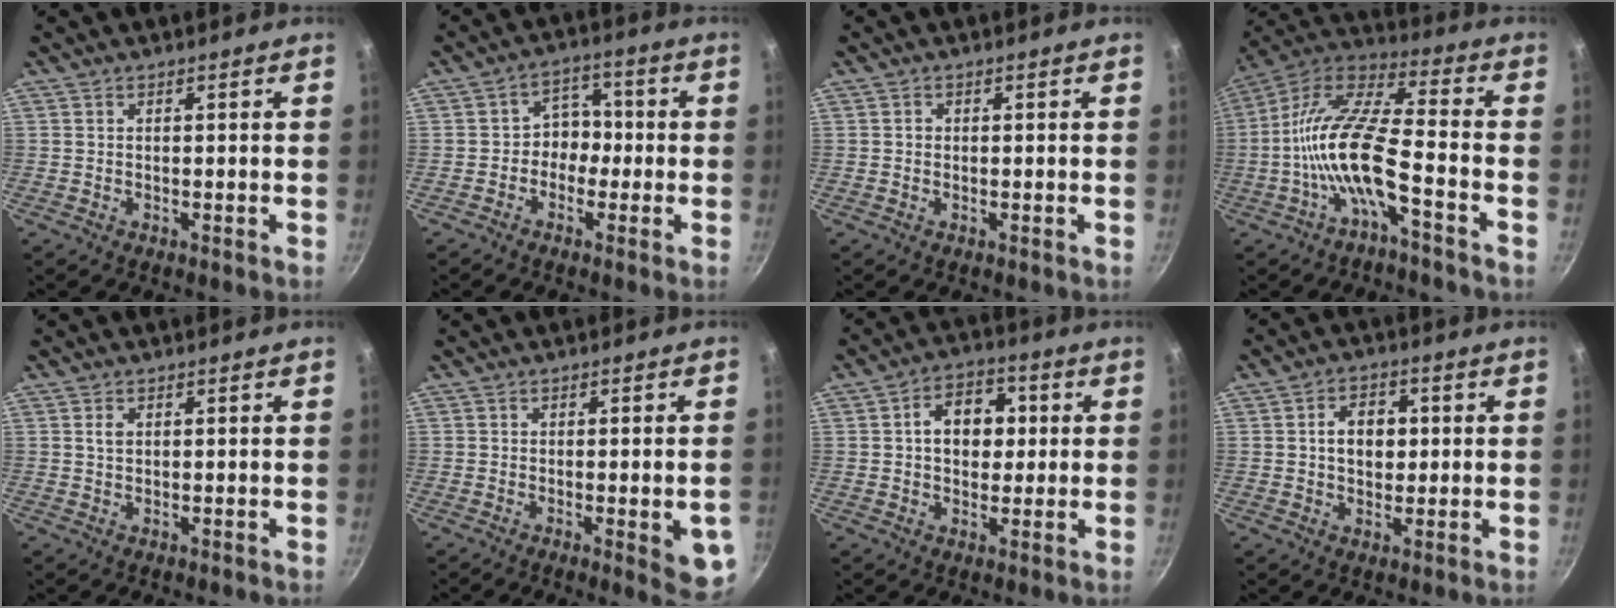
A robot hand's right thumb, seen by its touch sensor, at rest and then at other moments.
{"total": 5.3, "force": [-1.3, 4.5, 2.5], "torque": [0.013, 0.025, -0.032]}
{"total": 0.7, "force": [0.0, 0.7, 0.2], "torque": [0.001, 0.003, -0.002]}
{"total": 14.9, "force": [-4.9, 4.3, 13.4], "torque": [-0.261, 0.050, -0.107]}
{"total": 1.5, "force": [0.4, 1.1, 1.0], "torque": [-0.015, 0.001, 0.007]}
{"total": 7.5, "force": [-1.9, 2.0, 6.9], "torque": [-0.066, -0.001, -0.021]}
{"total": 9.4, "force": [1.3, 6.9, 6.3], "torque": [-0.055, 0.012, 0.010]}
{"total": 6.6, "force": [0.7, 4.9, 4.3], "torque": [-0.042, 0.007, 0.007]}